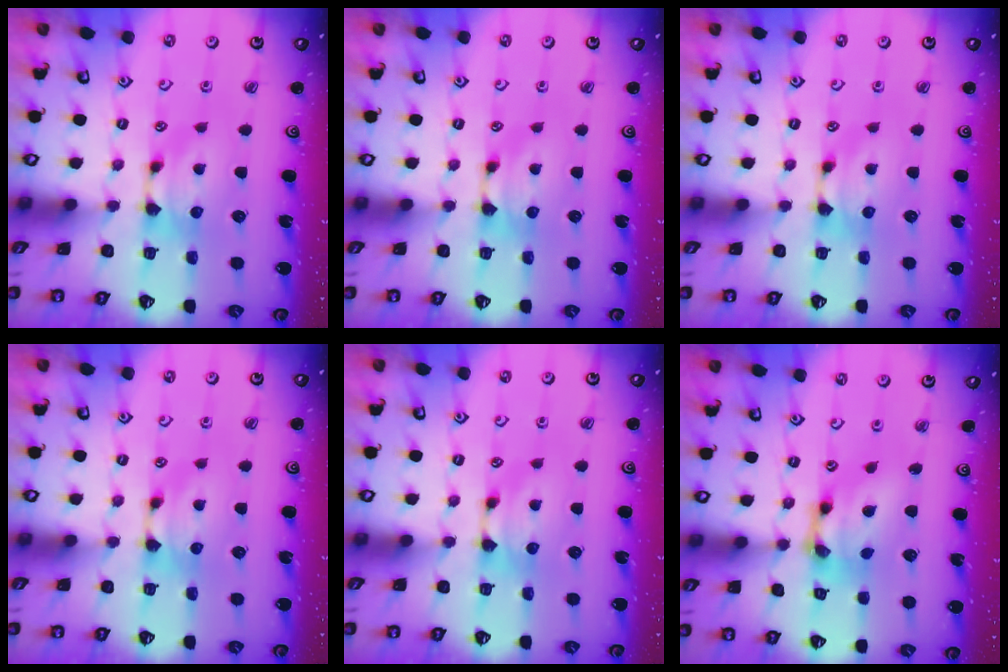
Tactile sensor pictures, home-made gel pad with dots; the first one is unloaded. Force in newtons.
{"total": 0.0}
{"total": 0.0}
{"total": 0.0}
{"total": 0.0}
{"total": 6.7, "press": 6.0, "slide": 3.1}